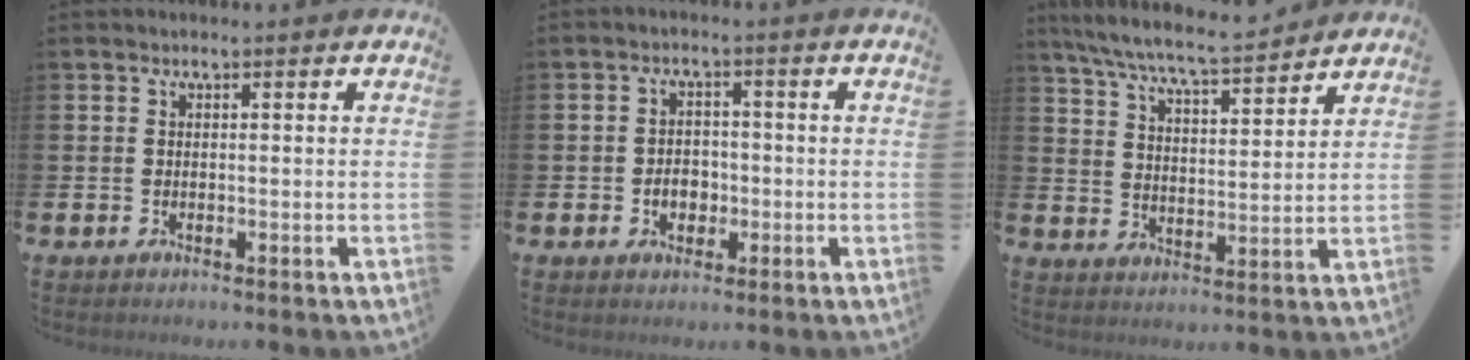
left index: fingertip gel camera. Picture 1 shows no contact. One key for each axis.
{"total": 3.1, "fx": -0.9, "fy": 2.4, "fz": 1.7, "tx": -0.026, "ty": 0.000, "tz": -0.023}
{"total": 7.5, "fx": 7.1, "fy": 0.3, "fz": 2.6, "tx": -0.075, "ty": -0.044, "tz": 0.123}